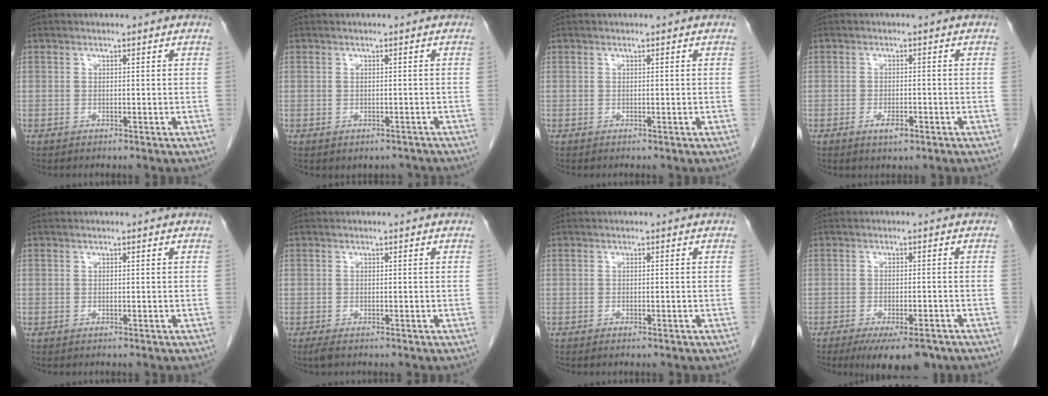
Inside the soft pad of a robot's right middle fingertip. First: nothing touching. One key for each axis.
{"total": 1.6, "fx": -1.3, "fy": 0.9, "fz": 0.4, "tx": -0.005, "ty": -0.001, "tz": -0.014}
{"total": 0.0}
{"total": 2.6, "fx": -1.3, "fy": 0.8, "fz": 2.1, "tx": -0.034, "ty": 0.001, "tz": -0.019}
{"total": 0.0}
{"total": 1.2, "fx": -0.9, "fy": 0.3, "fz": 0.8, "tx": -0.020, "ty": -0.005, "tz": -0.015}
{"total": 0.5, "fx": -0.4, "fy": 0.2, "fz": 0.3, "tx": -0.008, "ty": -0.001, "tz": -0.004}
{"total": 8.5, "fx": -6.3, "fy": 2.2, "fz": 5.3, "tx": -0.071, "ty": -0.013, "tz": -0.092}